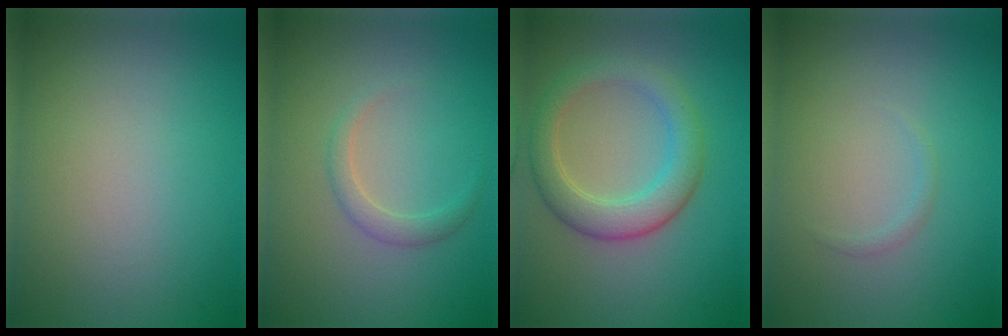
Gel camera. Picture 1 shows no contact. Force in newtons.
{"total": 1.6, "press": 1.6, "slide": 0.1}
{"total": 4.4, "press": 4.4, "slide": 0.3}
{"total": 0.5, "press": 0.5, "slide": 0.0}